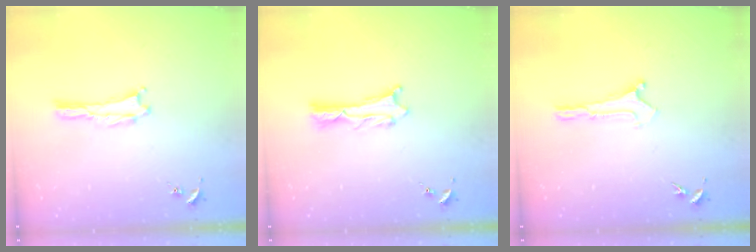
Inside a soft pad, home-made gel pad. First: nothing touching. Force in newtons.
{"total": 1.3, "press": 1.2, "slide": 0.1}
{"total": 0.0}